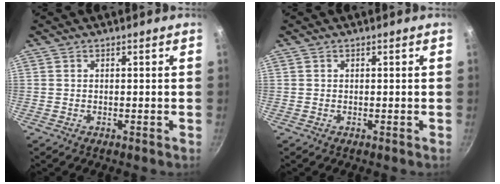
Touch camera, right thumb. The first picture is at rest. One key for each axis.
{"total": 0.0}